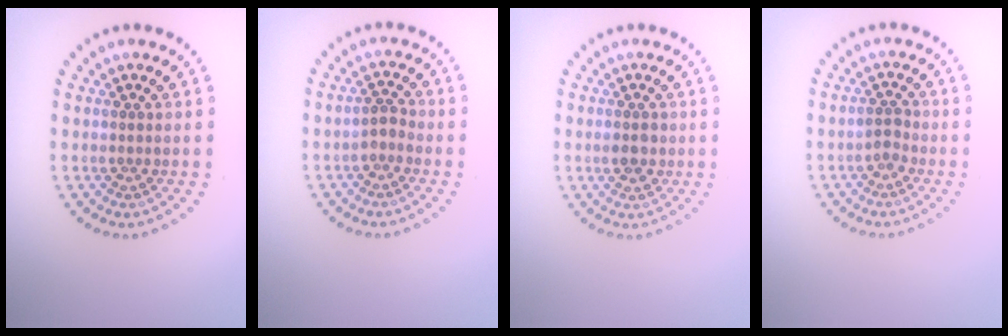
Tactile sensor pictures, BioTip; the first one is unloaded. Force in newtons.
{"total": 1.3, "press": 1.0, "slide": 0.8}
{"total": 1.6, "press": 1.6, "slide": 0.0}
{"total": 1.2, "press": 1.0, "slide": 0.6}